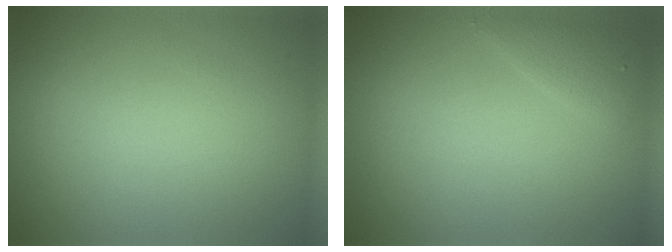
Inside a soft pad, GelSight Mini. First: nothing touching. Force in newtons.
{"total": 1.4, "press": 1.4, "slide": 0.1}